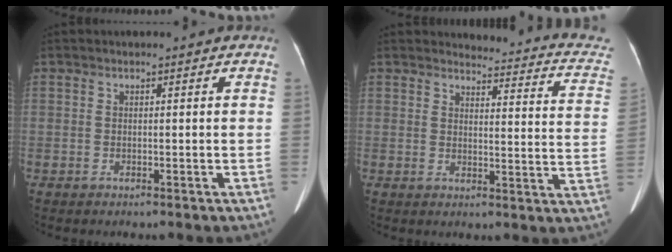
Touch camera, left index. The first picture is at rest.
{"total": 14.9, "force": [14.2, 2.7, 3.6], "torque": [-0.006, -0.073, 0.116]}